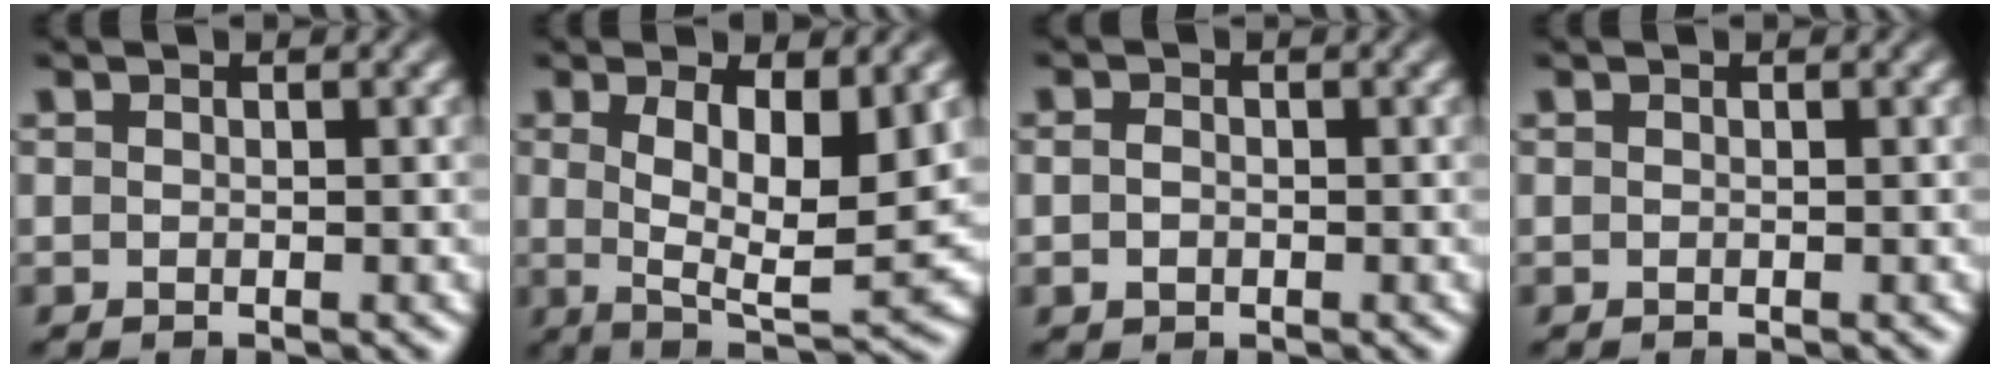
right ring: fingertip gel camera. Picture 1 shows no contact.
{"total": 7.6, "force": [-0.2, 3.1, 6.9], "torque": [-0.119, -0.037, 0.012]}
{"total": 1.2, "force": [-0.4, 0.9, 0.7], "torque": [-0.020, -0.008, -0.003]}
{"total": 0.0}